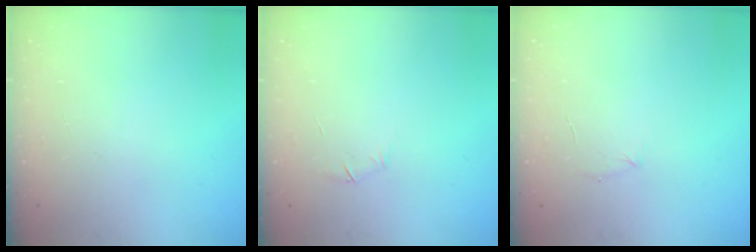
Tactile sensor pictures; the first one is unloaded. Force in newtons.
{"total": 4.1, "press": 4.0, "slide": 0.9}
{"total": 4.4, "press": 4.2, "slide": 1.1}